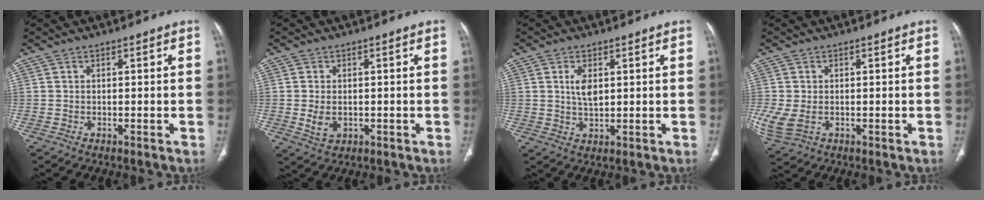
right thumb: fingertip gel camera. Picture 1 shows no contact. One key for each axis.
{"total": 3.8, "fx": -0.4, "fy": 2.6, "fz": 2.7, "tx": -0.049, "ty": -0.004, "tz": 0.001}
{"total": 4.2, "fx": 1.1, "fy": 2.2, "fz": 3.4, "tx": -0.061, "ty": -0.007, "tz": 0.024}
{"total": 6.3, "fx": -0.9, "fy": 4.3, "fz": 4.4, "tx": -0.117, "ty": -0.003, "tz": -0.007}